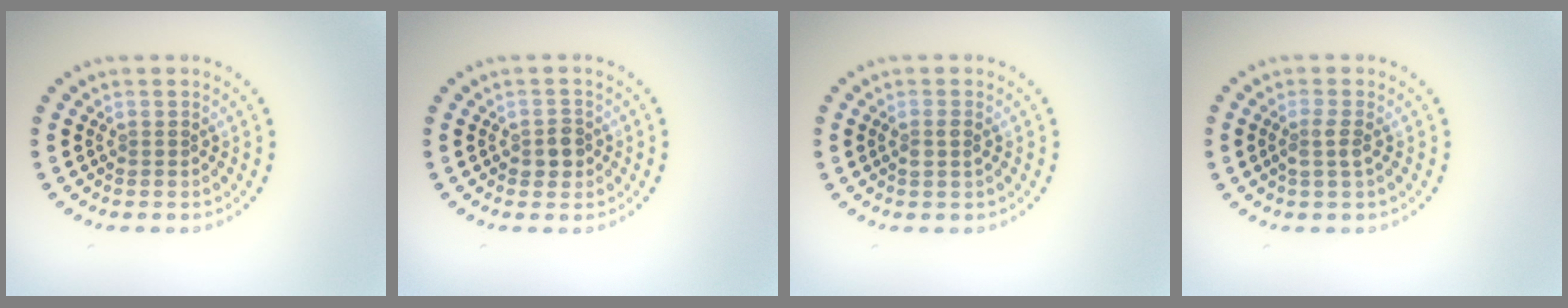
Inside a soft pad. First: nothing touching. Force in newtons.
{"total": 1.7, "press": 1.6, "slide": 0.5}
{"total": 1.1, "press": 1.1, "slide": 0.3}
{"total": 1.5, "press": 1.2, "slide": 0.8}